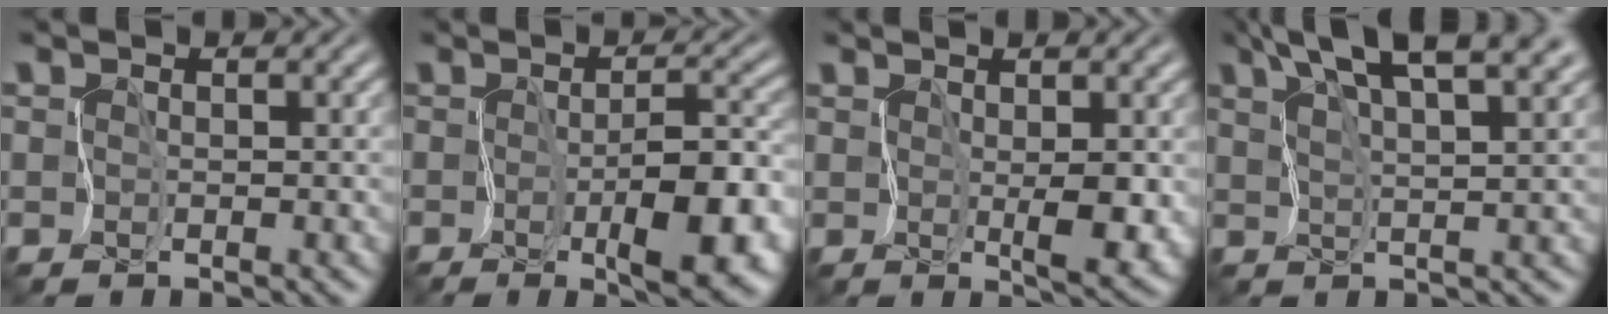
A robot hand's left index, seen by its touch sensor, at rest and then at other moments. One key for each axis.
{"total": 6.5, "fx": -2.3, "fy": 1.9, "fz": 5.8, "tx": -0.083, "ty": -0.001, "tz": -0.037}
{"total": 4.2, "fx": 0.6, "fy": 1.7, "fz": 3.8, "tx": -0.068, "ty": -0.009, "tz": 0.018}
{"total": 9.1, "fx": 6.5, "fy": 2.1, "fz": 6.1, "tx": -0.117, "ty": 0.026, "tz": 0.093}